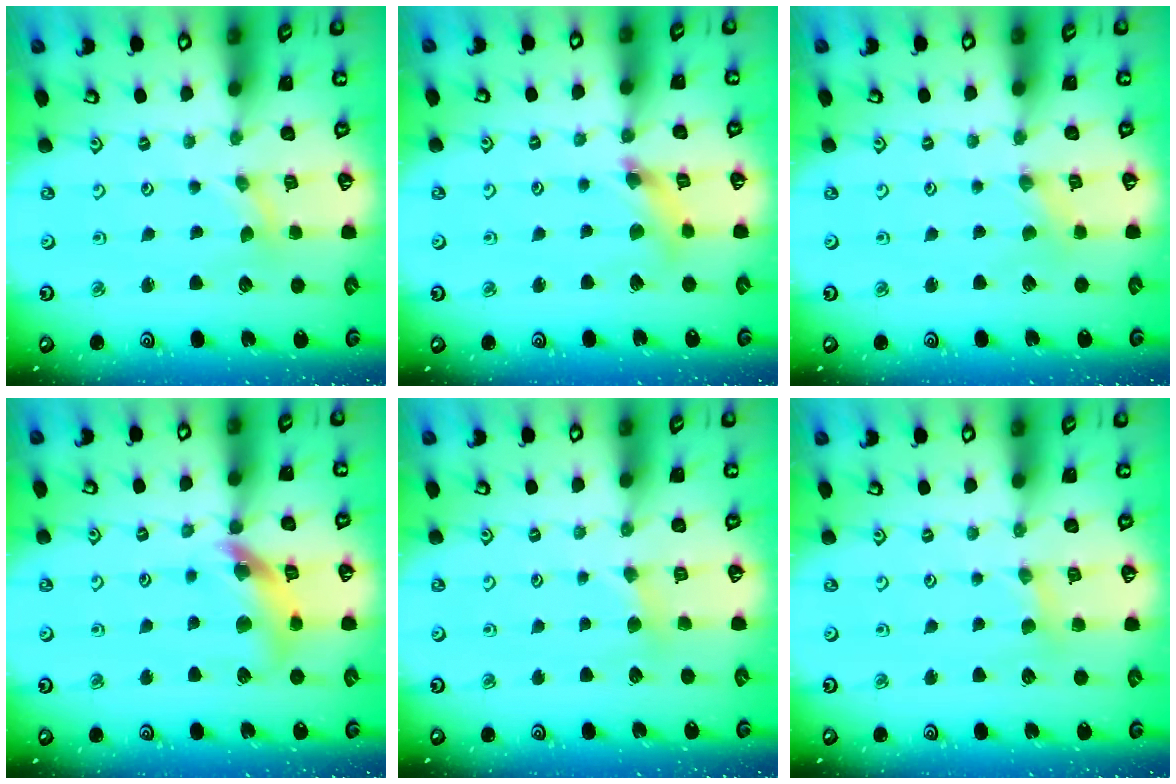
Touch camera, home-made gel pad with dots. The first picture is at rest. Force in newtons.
{"total": 5.9, "press": 5.9, "slide": 0.5}
{"total": 0.0}
{"total": 13.3, "press": 13.2, "slide": 1.6}
{"total": 2.3, "press": 2.3, "slide": 0.4}
{"total": 2.7, "press": 2.7, "slide": 0.3}